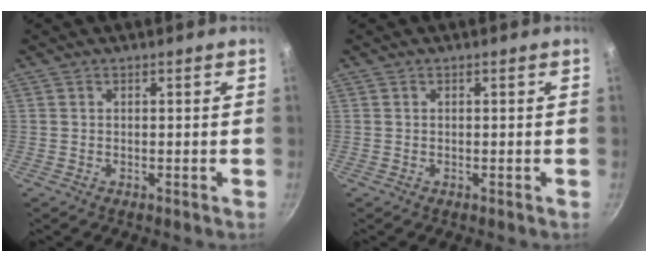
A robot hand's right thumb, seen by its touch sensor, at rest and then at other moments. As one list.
[{"total": 0.0}]